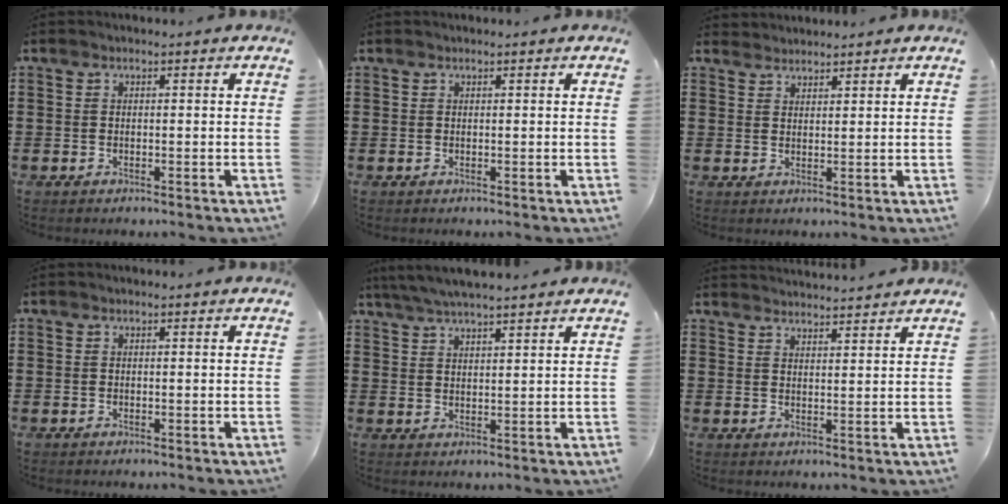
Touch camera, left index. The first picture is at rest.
{"total": 0.0}
{"total": 1.9, "force": [1.9, 0.2, -0.4], "torque": [0.002, 0.002, 0.039]}
{"total": 0.0}
{"total": 4.4, "force": [4.1, -0.1, 1.6], "torque": [-0.043, -0.010, 0.074]}
{"total": 2.7, "force": [2.6, -0.4, -0.3], "torque": [-0.002, -0.011, 0.050]}